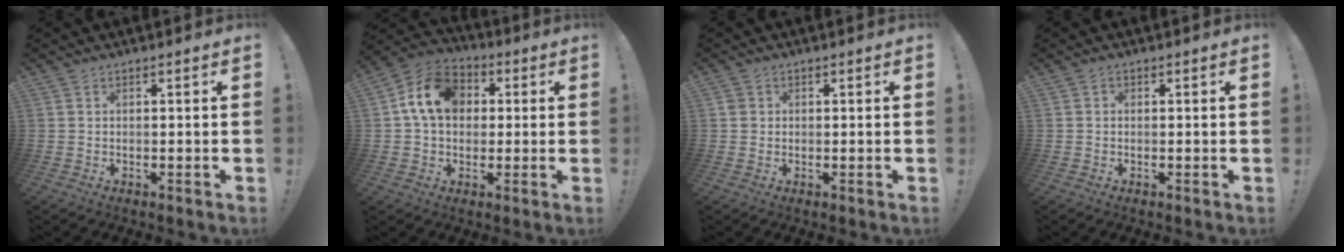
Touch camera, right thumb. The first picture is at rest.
{"total": 14.1, "force": [3.2, 10.9, 8.3], "torque": [-0.131, 0.010, 0.065]}
{"total": 2.1, "force": [0.6, 1.9, 0.7], "torque": [-0.009, 0.003, 0.011]}
{"total": 0.8, "force": [-0.2, 0.7, 0.2], "torque": [-0.005, 0.003, -0.004]}